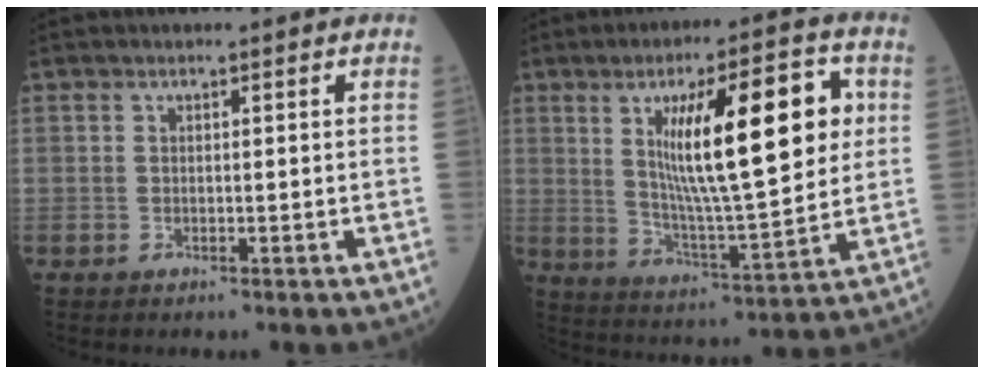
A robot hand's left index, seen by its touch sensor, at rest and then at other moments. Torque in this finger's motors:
{"motor_torque": [1.63, -0.51, 1.05, 0.21]}